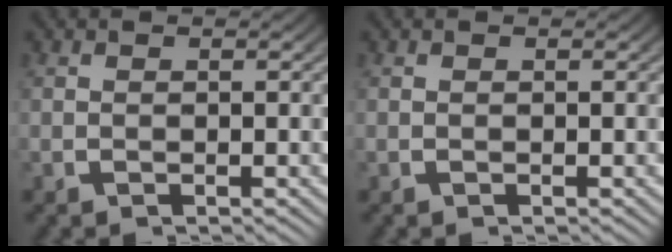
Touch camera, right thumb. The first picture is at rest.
{"total": 0.0}